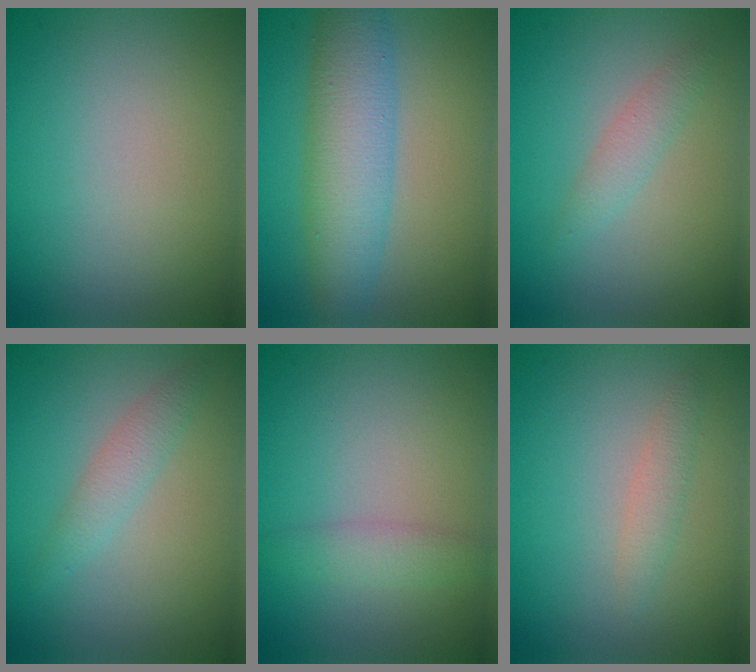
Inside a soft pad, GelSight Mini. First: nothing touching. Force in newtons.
{"total": 5.8, "press": 5.8, "slide": 0.0}
{"total": 1.6, "press": 1.6, "slide": 0.0}
{"total": 1.8, "press": 1.8, "slide": 0.1}
{"total": 1.8, "press": 1.8, "slide": 0.1}
{"total": 1.4, "press": 1.4, "slide": 0.0}